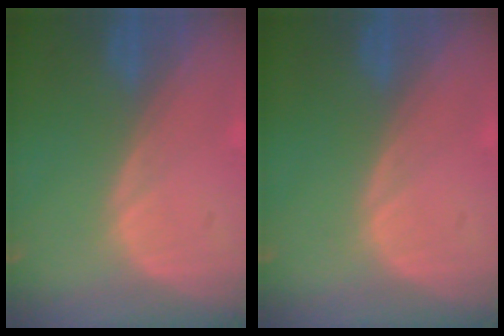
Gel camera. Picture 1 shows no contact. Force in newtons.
{"total": 0.0}